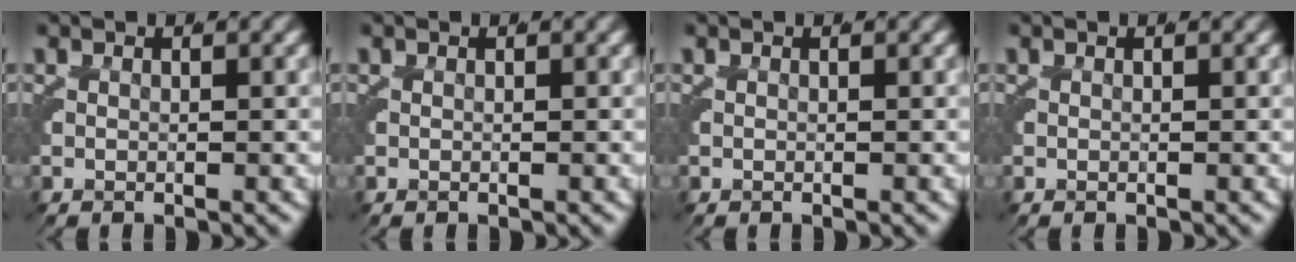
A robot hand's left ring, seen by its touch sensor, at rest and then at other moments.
{"total": 0.0}
{"total": 0.0}
{"total": 0.0}